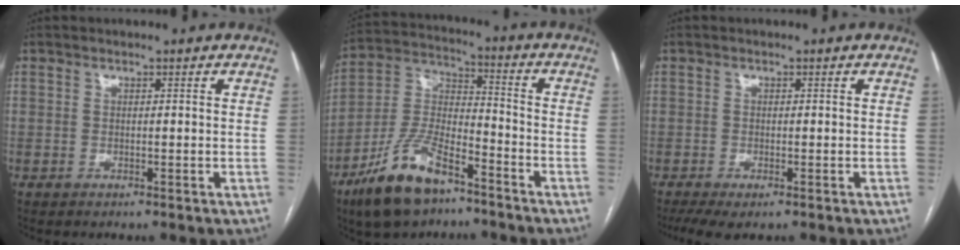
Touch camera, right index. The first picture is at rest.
{"total": 14.0, "force": [-9.4, 5.0, 9.1], "torque": [-0.191, -0.001, -0.177]}
{"total": 4.6, "force": [-3.0, 1.5, 3.1], "torque": [-0.054, -0.013, -0.048]}